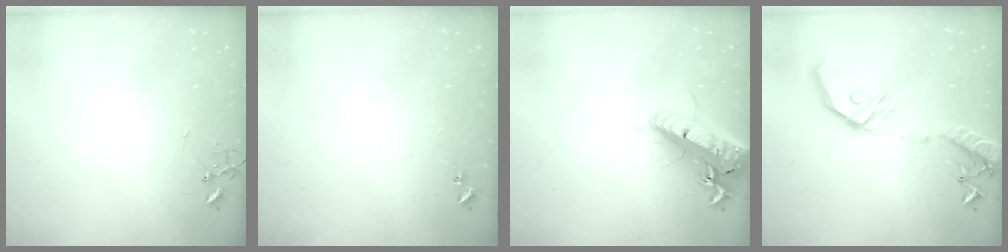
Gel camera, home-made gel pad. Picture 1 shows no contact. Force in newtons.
{"total": 5.4, "press": 5.4, "slide": 0.6}
{"total": 23.1, "press": 22.6, "slide": 5.0}
{"total": 16.3, "press": 16.0, "slide": 3.2}